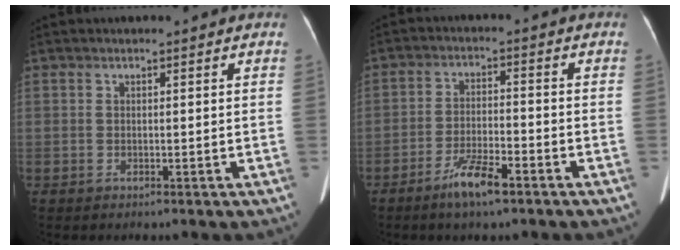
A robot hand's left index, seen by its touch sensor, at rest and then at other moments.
{"total": 6.1, "force": [-4.3, 0.9, 4.2], "torque": [-0.088, -0.008, -0.079]}